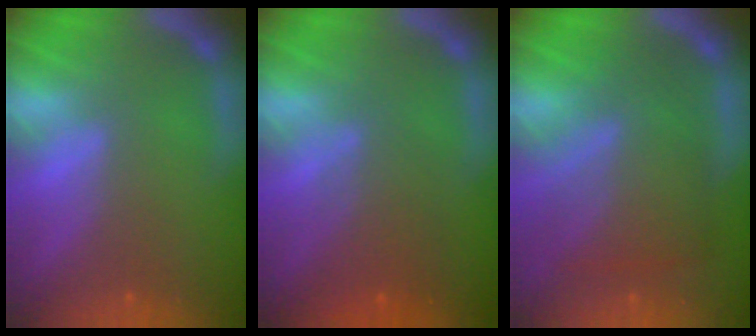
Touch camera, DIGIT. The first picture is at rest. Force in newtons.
{"total": 4.1}
{"total": 7.6}